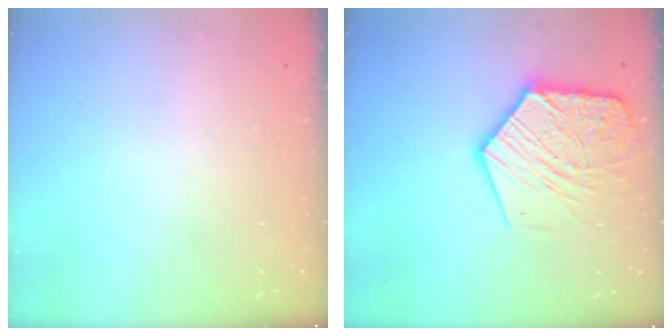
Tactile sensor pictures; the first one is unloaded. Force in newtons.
{"total": 16.6, "press": 16.5, "slide": 1.6}